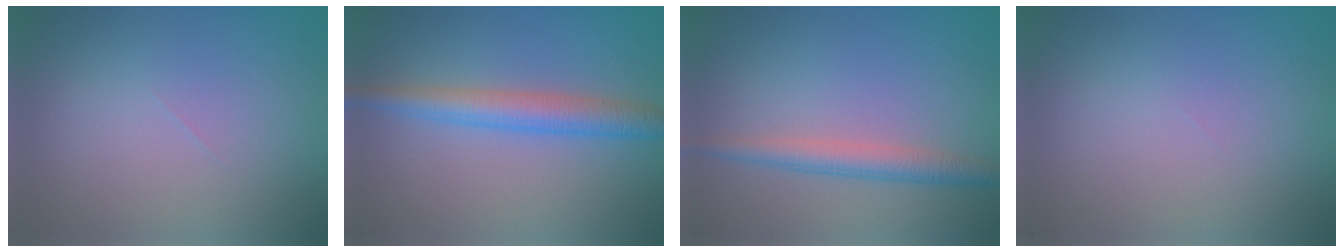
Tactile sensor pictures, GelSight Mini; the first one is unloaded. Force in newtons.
{"total": 3.9, "press": 3.9, "slide": 0.1}
{"total": 2.9, "press": 2.9, "slide": 0.1}
{"total": 0.0}